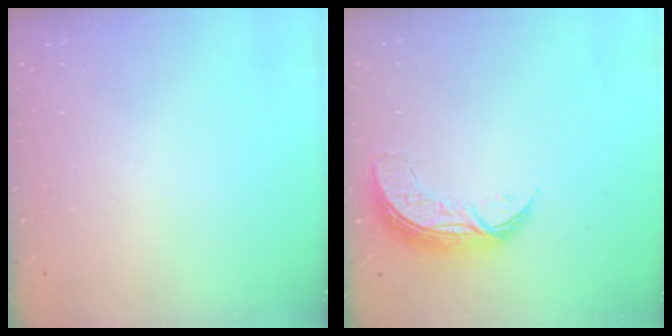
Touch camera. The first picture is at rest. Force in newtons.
{"total": 7.8, "press": 7.8, "slide": 0.7}